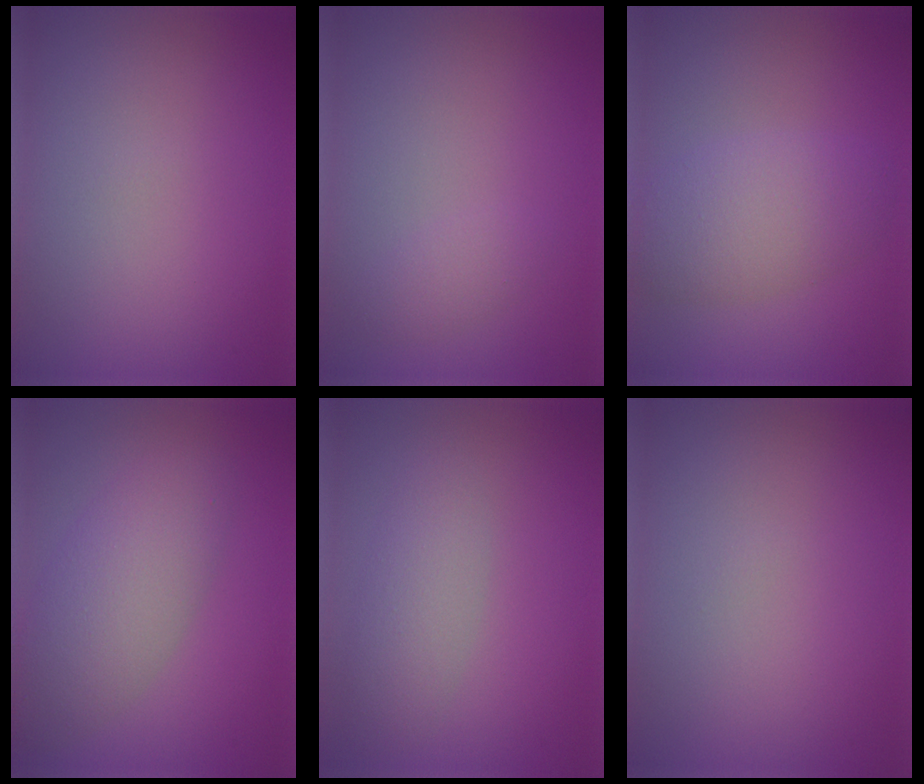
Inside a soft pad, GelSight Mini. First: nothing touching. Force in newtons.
{"total": 2.3, "press": 2.3, "slide": 0.2}
{"total": 4.7, "press": 4.7, "slide": 0.1}
{"total": 4.4, "press": 4.4, "slide": 0.2}
{"total": 2.9, "press": 2.9, "slide": 0.1}
{"total": 0.0}